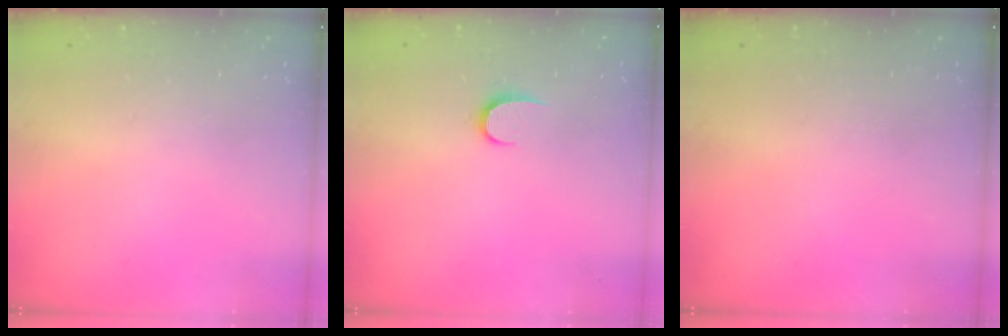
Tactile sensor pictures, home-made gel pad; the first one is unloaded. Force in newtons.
{"total": 5.4, "press": 5.4, "slide": 0.5}
{"total": 0.0}